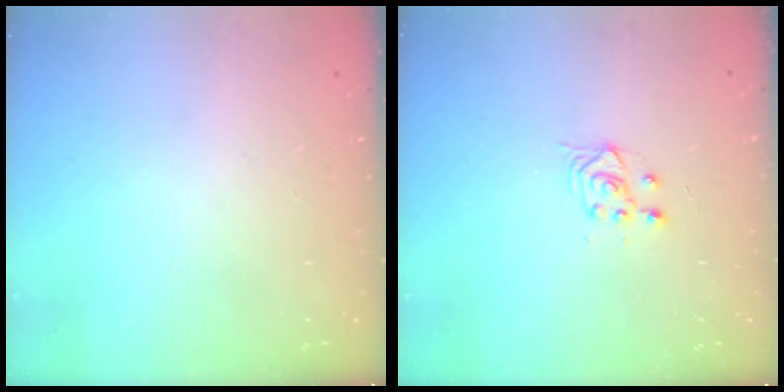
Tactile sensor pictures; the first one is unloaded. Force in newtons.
{"total": 3.0, "press": 2.6, "slide": 1.3}